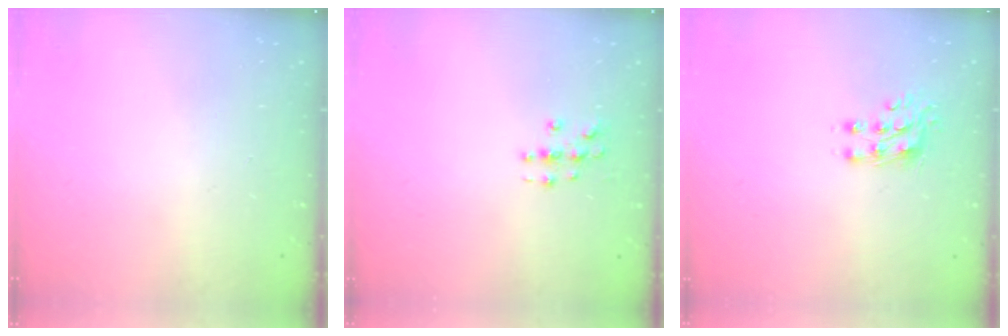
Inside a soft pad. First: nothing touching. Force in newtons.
{"total": 3.2, "press": 3.2, "slide": 0.1}
{"total": 7.8, "press": 7.7, "slide": 0.8}